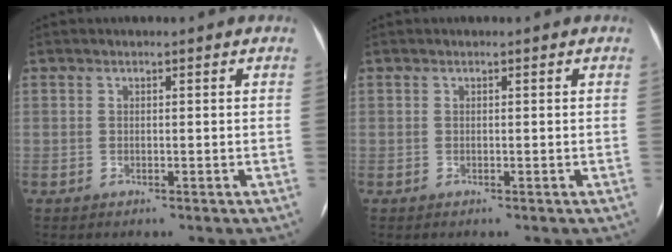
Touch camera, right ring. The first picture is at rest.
{"total": 0.0}